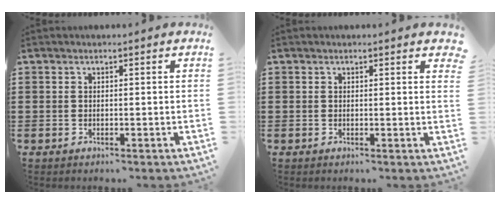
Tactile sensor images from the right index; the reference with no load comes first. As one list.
[{"total": 0.6, "force": [0.4, 0.3, 0.3], "torque": [-0.006, 0.003, 0.008]}]